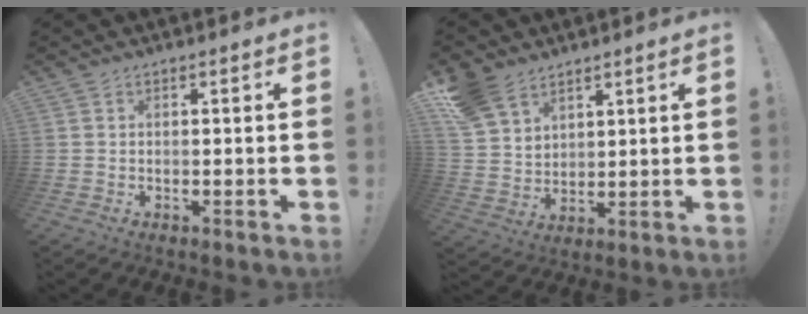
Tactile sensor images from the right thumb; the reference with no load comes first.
{"total": 10.7, "force": [7.5, 6.7, 3.6], "torque": [-0.078, -0.037, 0.153]}